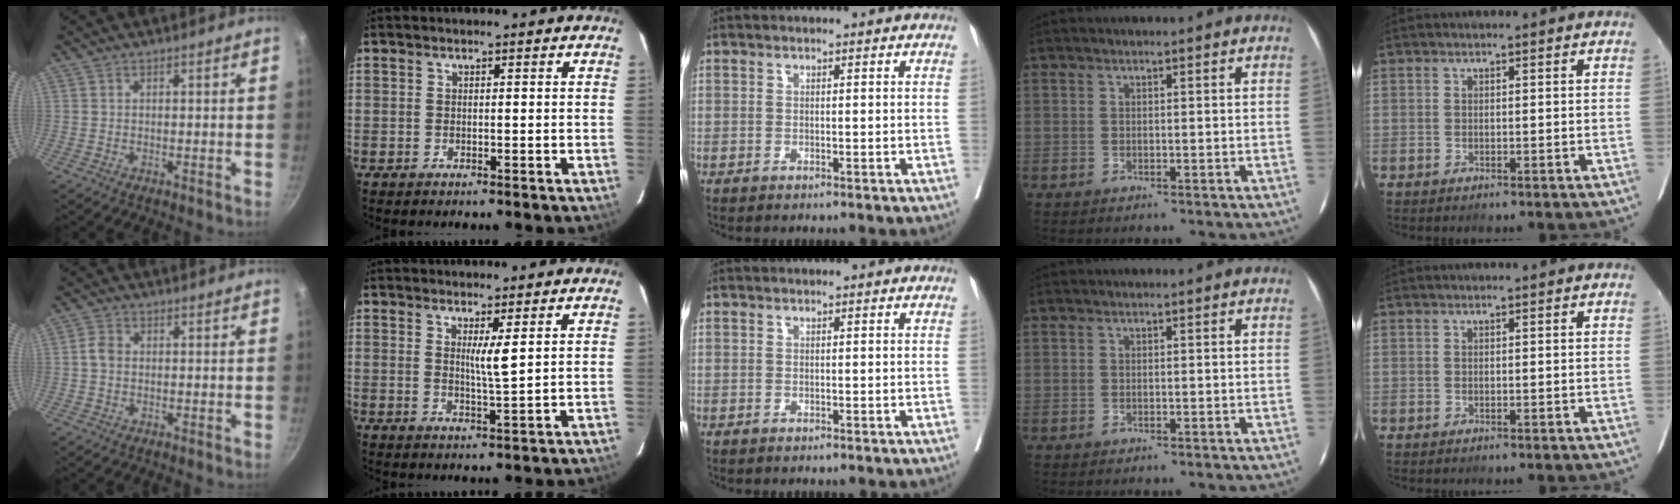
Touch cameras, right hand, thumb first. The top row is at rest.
{"thumb": {"total": 2.8, "force": [-0.1, 2.2, 1.7], "torque": [-0.030, 0.006, -0.007]}, "index": {"total": 3.0, "force": [1.1, -0.4, 2.7], "torque": [-0.052, -0.011, 0.023]}}